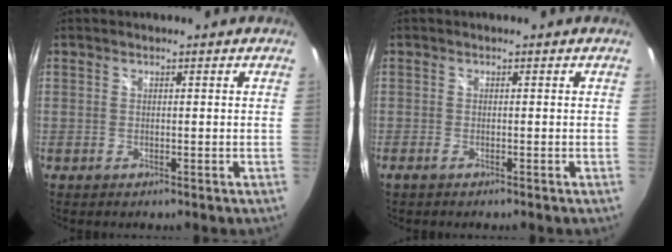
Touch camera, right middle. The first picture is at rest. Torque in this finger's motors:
{"motor_torque": [-0.11, -0.06, -0.07, 0.00]}